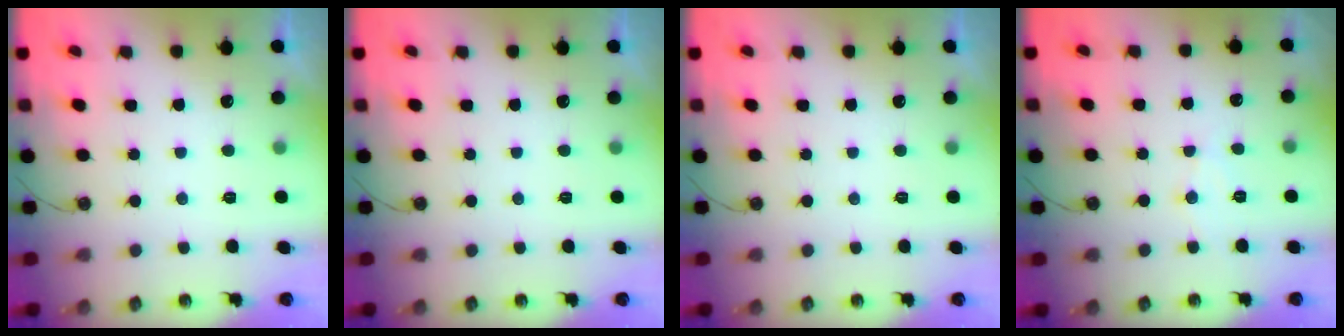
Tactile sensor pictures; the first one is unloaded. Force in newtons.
{"total": 0.0}
{"total": 0.0}
{"total": 5.9, "press": 5.9, "slide": 0.2}